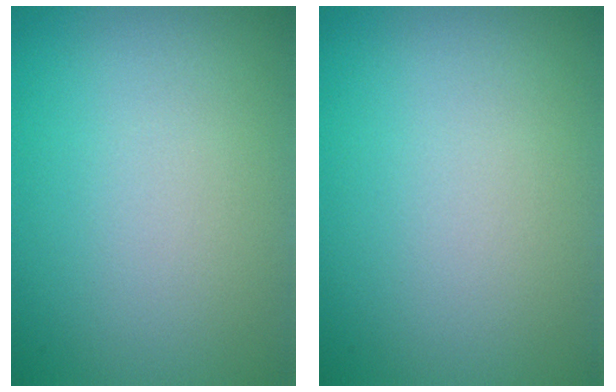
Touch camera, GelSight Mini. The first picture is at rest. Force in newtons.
{"total": 0.0}